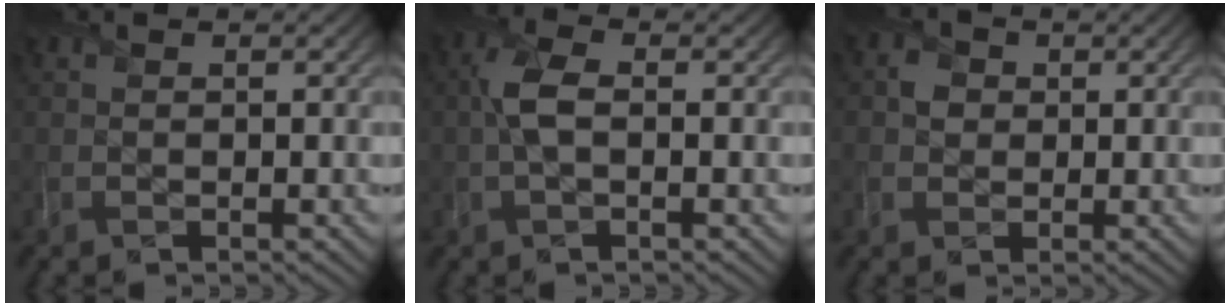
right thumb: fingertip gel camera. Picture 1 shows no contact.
{"total": 3.8, "force": [0.0, 1.8, 3.4], "torque": [-0.081, 0.008, -0.006]}
{"total": 2.3, "force": [0.2, 2.2, 0.7], "torque": [-0.013, -0.002, -0.001]}